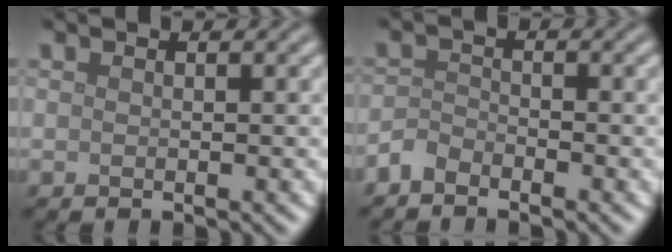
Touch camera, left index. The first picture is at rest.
{"total": 1.7, "force": [-1.5, 0.6, 0.4], "torque": [-0.006, 0.005, -0.036]}